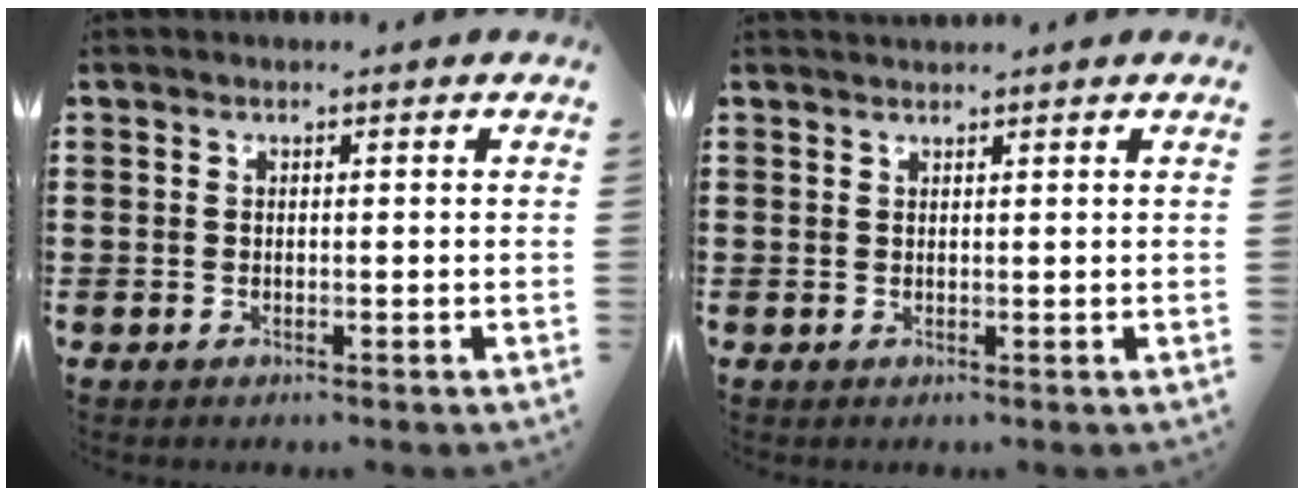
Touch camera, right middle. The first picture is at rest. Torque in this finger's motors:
{"motor_torque": [-0.32, -0.11, -0.12, -0.10]}